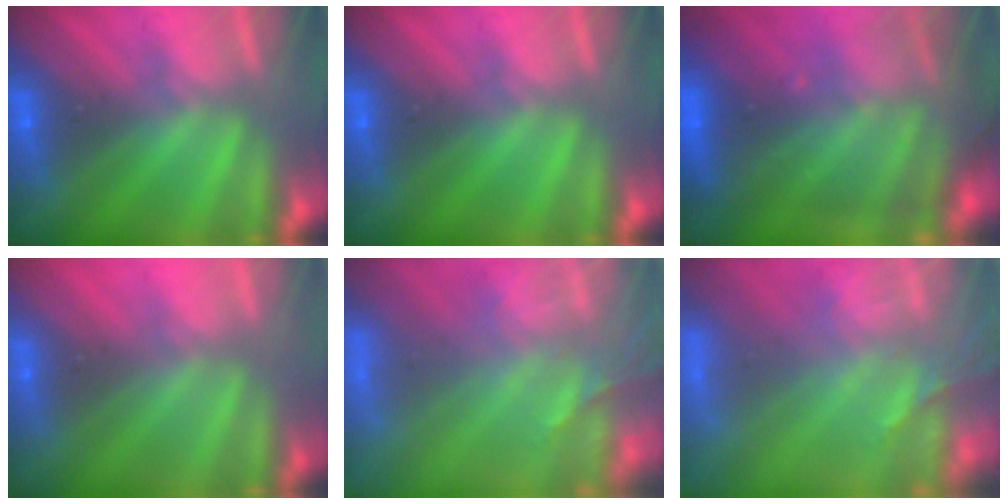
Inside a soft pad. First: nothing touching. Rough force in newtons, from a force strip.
{"total": 0.0}
{"total": 8.4}
{"total": 2.8}
{"total": 11.2}
{"total": 11.2}